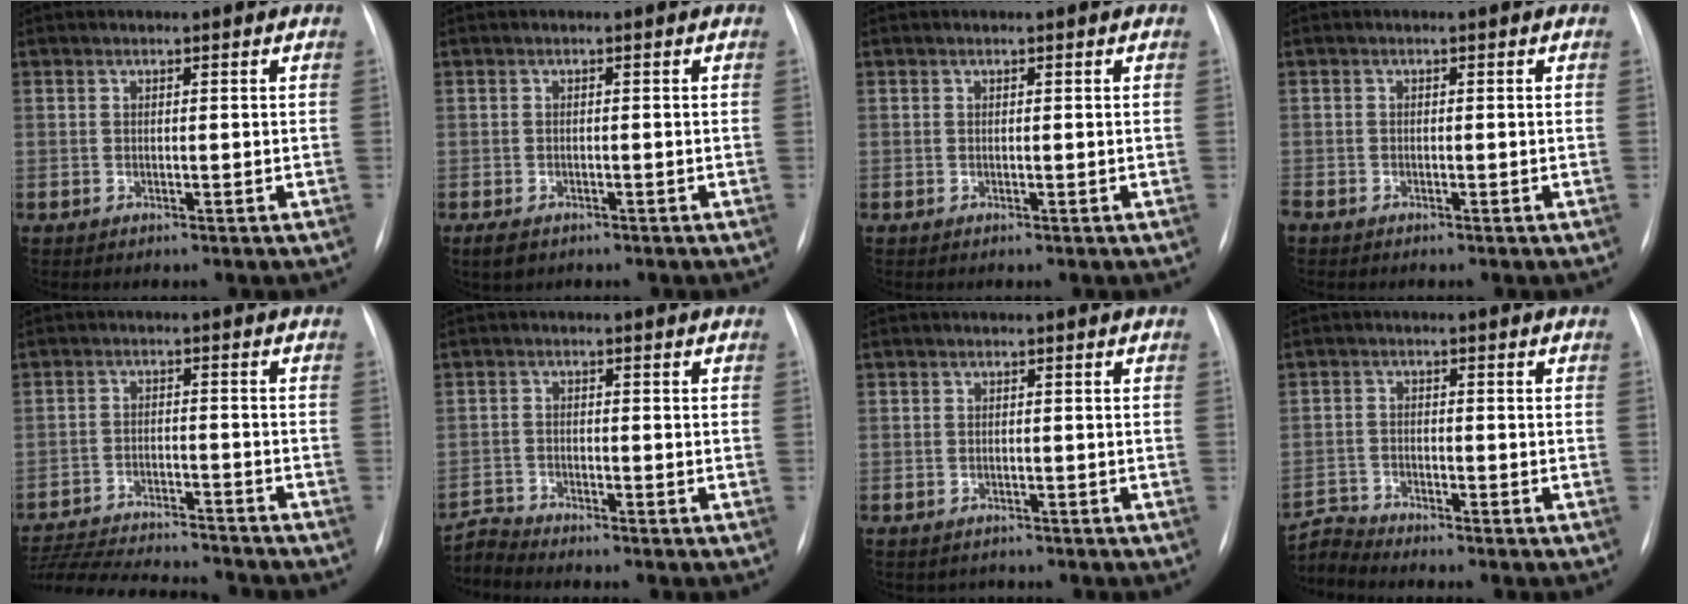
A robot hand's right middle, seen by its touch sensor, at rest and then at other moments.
{"total": 2.7, "force": [-1.8, 1.5, 1.3], "torque": [-0.024, -0.003, -0.023]}
{"total": 0.0}
{"total": 1.7, "force": [-1.4, 0.8, 0.5], "torque": [-0.011, -0.001, -0.022]}
{"total": 19.2, "force": [-17.7, 2.4, 6.8], "torque": [-0.154, -0.027, -0.262]}
{"total": 3.4, "force": [-3.1, -1.0, -0.8], "torque": [0.016, -0.017, -0.060]}
{"total": 1.8, "force": [-1.4, 1.2, -0.4], "torque": [-0.002, 0.003, -0.022]}
{"total": 4.1, "force": [-3.9, -1.2, -0.9], "torque": [0.015, -0.011, -0.073]}